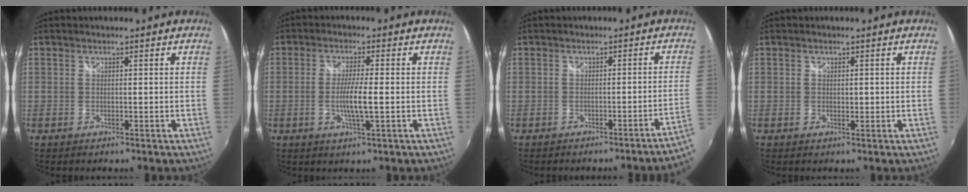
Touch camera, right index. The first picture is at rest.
{"total": 5.0, "force": [-1.1, 0.0, 4.9], "torque": [-0.093, -0.006, -0.021]}
{"total": 3.4, "force": [-2.1, -1.2, 2.5], "torque": [-0.039, -0.009, -0.023]}
{"total": 0.6, "force": [0.0, 0.5, 0.4], "torque": [-0.005, 0.001, 0.001]}